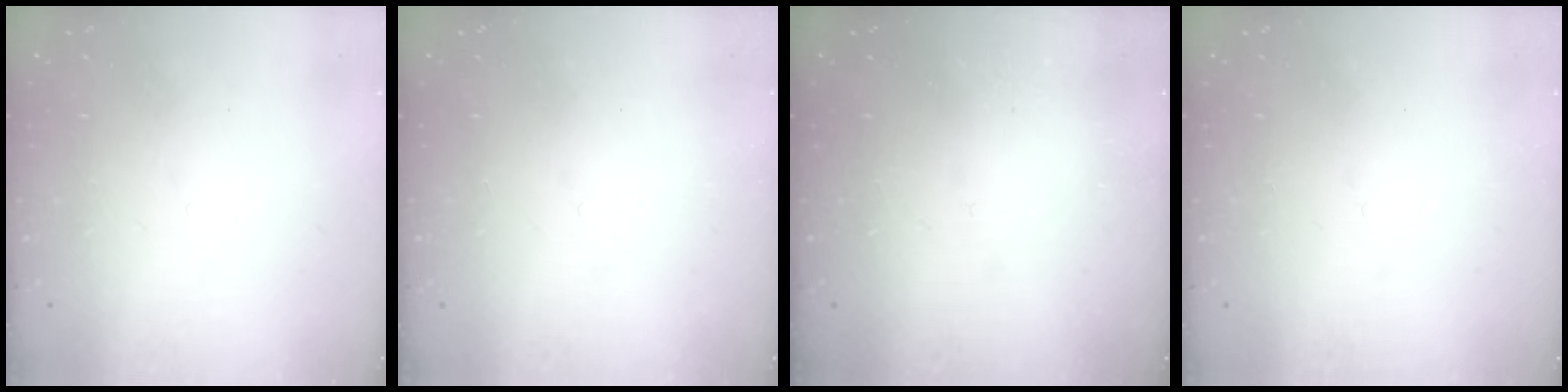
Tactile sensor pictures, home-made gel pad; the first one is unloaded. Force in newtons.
{"total": 0.9, "press": 0.9, "slide": 0.4}
{"total": 0.8, "press": 0.8, "slide": 0.3}
{"total": 1.4, "press": 1.2, "slide": 0.7}